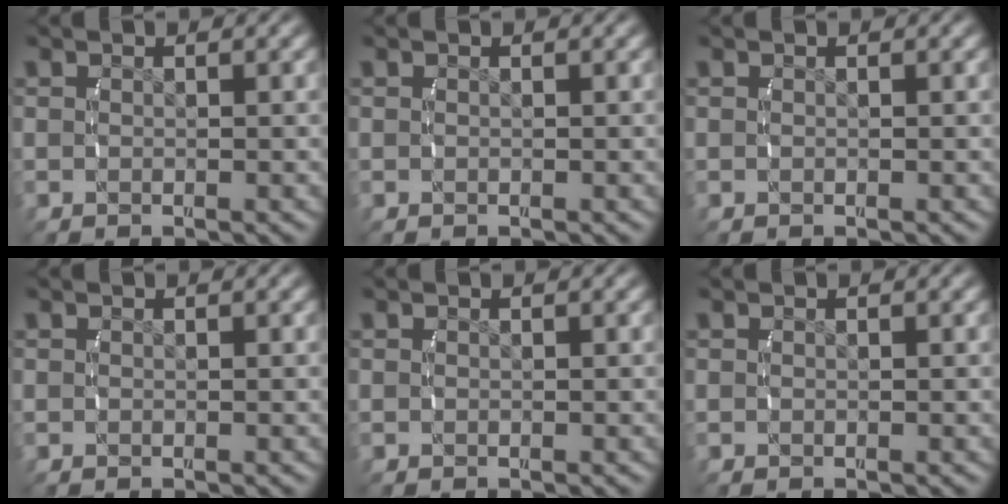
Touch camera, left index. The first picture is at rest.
{"total": 0.0}
{"total": 0.0}
{"total": 0.0}
{"total": 0.0}
{"total": 0.0}